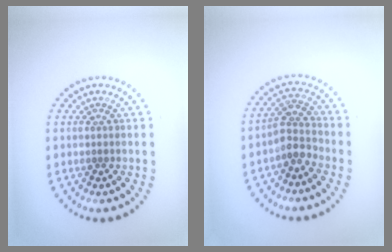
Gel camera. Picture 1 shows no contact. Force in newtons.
{"total": 2.6, "press": 2.1, "slide": 1.5}